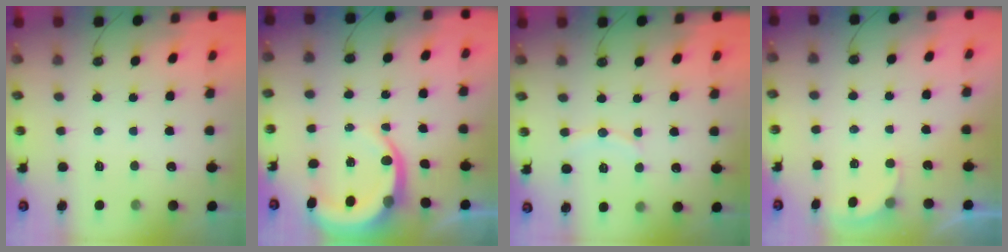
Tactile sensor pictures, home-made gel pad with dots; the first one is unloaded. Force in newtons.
{"total": 6.9, "press": 6.9, "slide": 0.8}
{"total": 7.4, "press": 7.4, "slide": 0.7}
{"total": 2.3, "press": 2.1, "slide": 0.8}